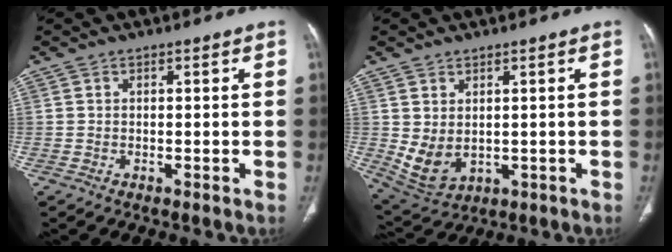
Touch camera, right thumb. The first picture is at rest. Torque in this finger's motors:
{"motor_torque": [-0.46, 0.58, 0.25, 0.40, 0.11]}